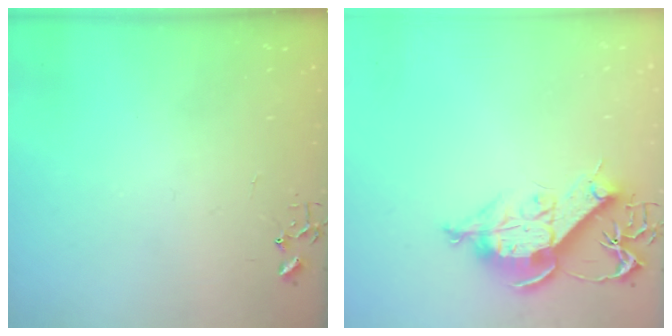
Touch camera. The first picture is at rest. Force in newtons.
{"total": 11.6, "press": 11.5, "slide": 1.4}